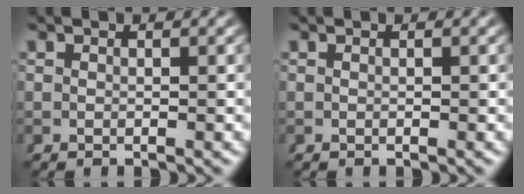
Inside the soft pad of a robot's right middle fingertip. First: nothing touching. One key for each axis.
{"total": 0.0}